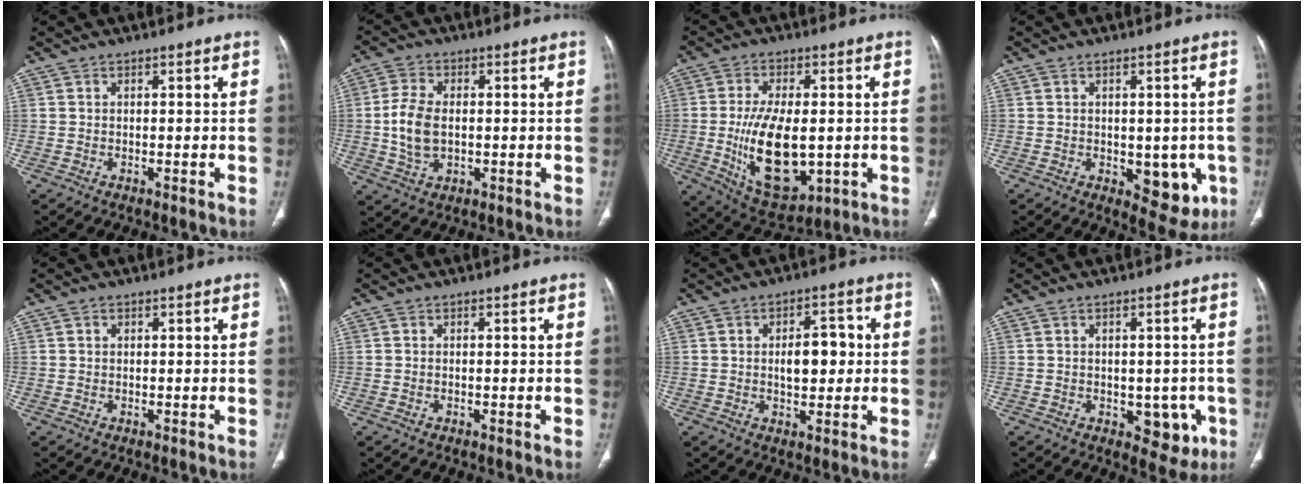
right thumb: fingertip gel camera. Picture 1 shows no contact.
{"total": 8.1, "force": [-0.2, 5.0, 6.4], "torque": [-0.135, 0.002, -0.002]}
{"total": 16.3, "force": [-2.0, 8.3, 13.9], "torque": [-0.232, -0.016, -0.014]}
{"total": 8.7, "force": [-2.0, 5.2, 6.7], "torque": [-0.040, -0.009, -0.014]}
{"total": 0.8, "force": [0.3, 0.6, 0.3], "torque": [-0.002, 0.000, 0.005]}
{"total": 0.0}
{"total": 7.6, "force": [0.4, 4.3, 6.3], "torque": [-0.073, 0.010, 0.006]}
{"total": 6.7, "force": [-1.7, 4.4, 4.7], "torque": [-0.022, -0.001, -0.013]}